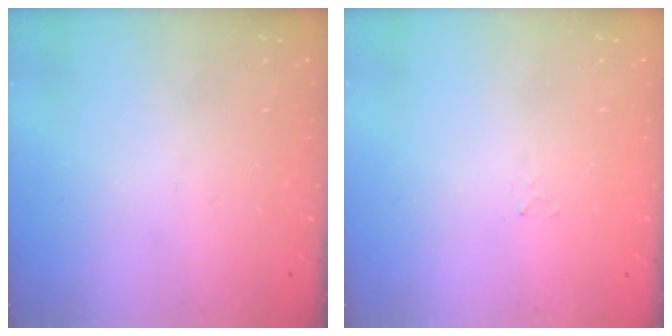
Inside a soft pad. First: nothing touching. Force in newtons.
{"total": 1.5, "press": 1.5, "slide": 0.2}